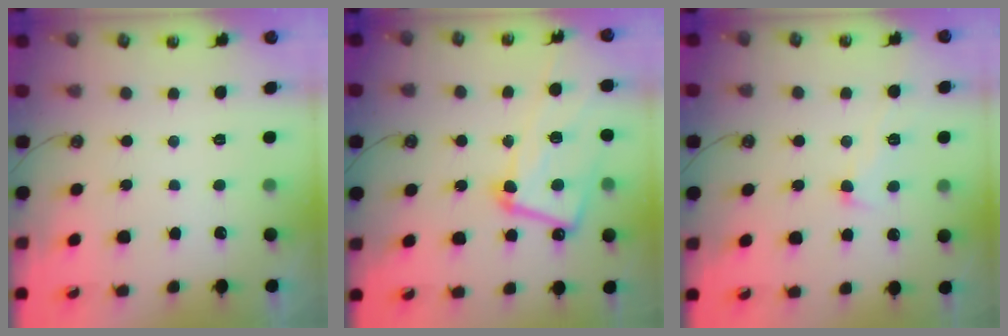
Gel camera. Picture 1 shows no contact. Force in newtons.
{"total": 15.2, "press": 15.1, "slide": 1.6}
{"total": 1.7, "press": 1.5, "slide": 0.9}